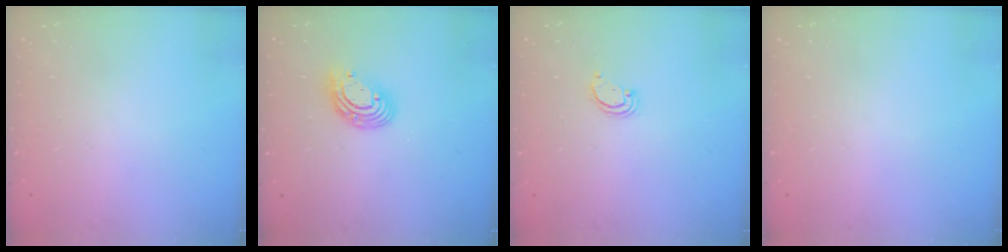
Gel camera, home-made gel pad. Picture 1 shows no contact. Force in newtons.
{"total": 9.4, "press": 9.4, "slide": 0.8}
{"total": 2.2, "press": 2.2, "slide": 0.2}
{"total": 0.0}